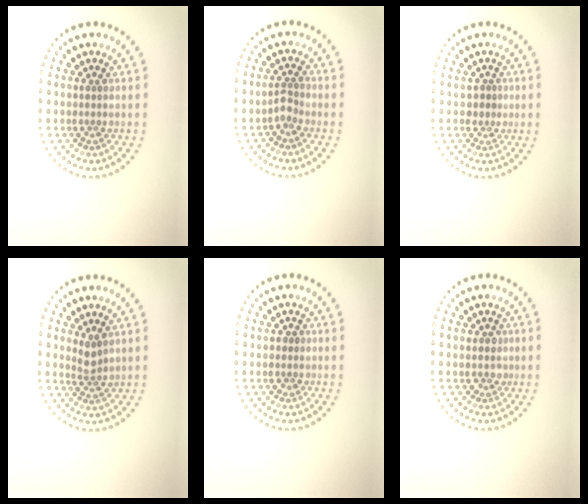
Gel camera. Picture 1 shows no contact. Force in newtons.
{"total": 1.4, "press": 1.1, "slide": 0.9}
{"total": 0.7, "press": 0.5, "slide": 0.6}
{"total": 1.6, "press": 1.2, "slide": 1.0}
{"total": 0.9, "press": 0.8, "slide": 0.4}
{"total": 1.1, "press": 0.9, "slide": 0.6}